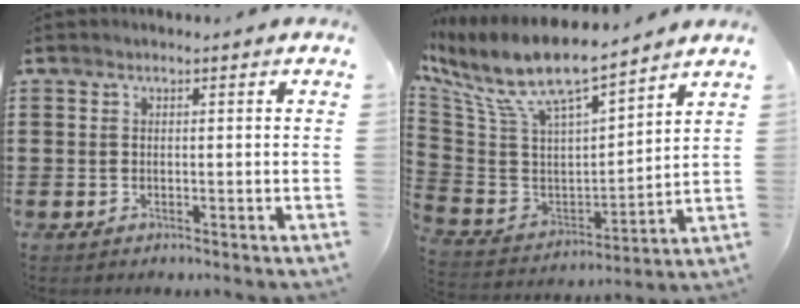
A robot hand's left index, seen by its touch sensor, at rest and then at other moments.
{"total": 11.3, "force": [8.5, 2.9, 6.9], "torque": [-0.174, -0.061, 0.145]}